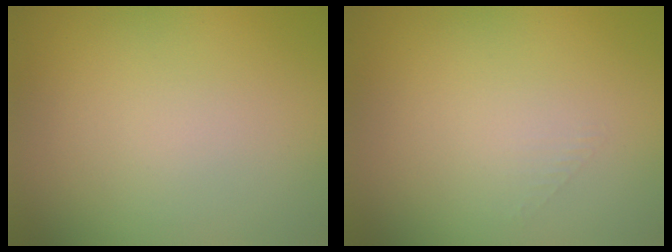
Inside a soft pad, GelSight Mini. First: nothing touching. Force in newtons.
{"total": 0.6, "press": 0.6, "slide": 0.0}